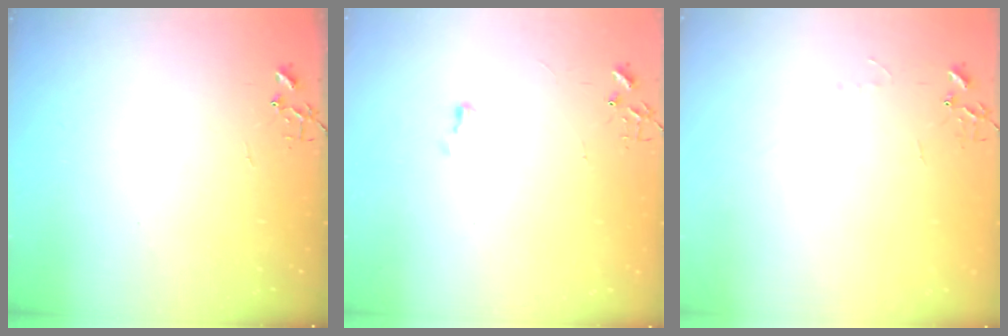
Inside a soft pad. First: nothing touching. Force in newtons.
{"total": 3.4, "press": 3.4, "slide": 0.5}
{"total": 3.4, "press": 3.4, "slide": 0.5}